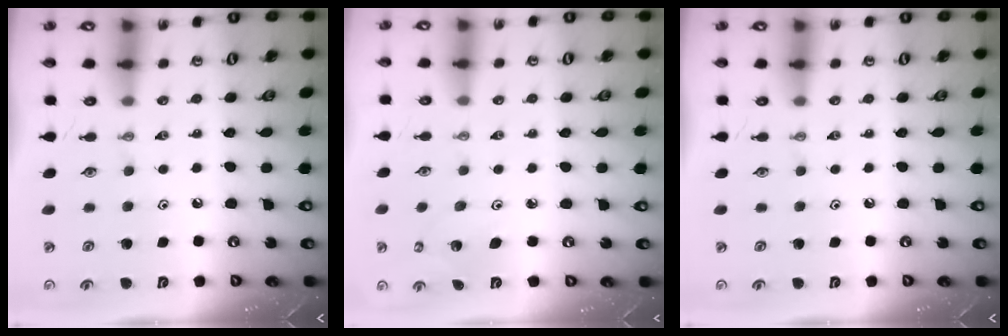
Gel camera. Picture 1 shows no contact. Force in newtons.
{"total": 2.1, "press": 2.1, "slide": 0.1}
{"total": 0.0}